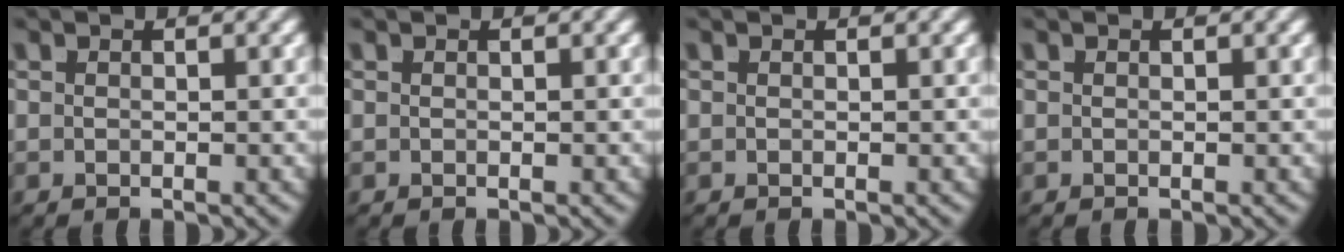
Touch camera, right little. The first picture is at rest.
{"total": 0.0}
{"total": 0.0}
{"total": 0.0}